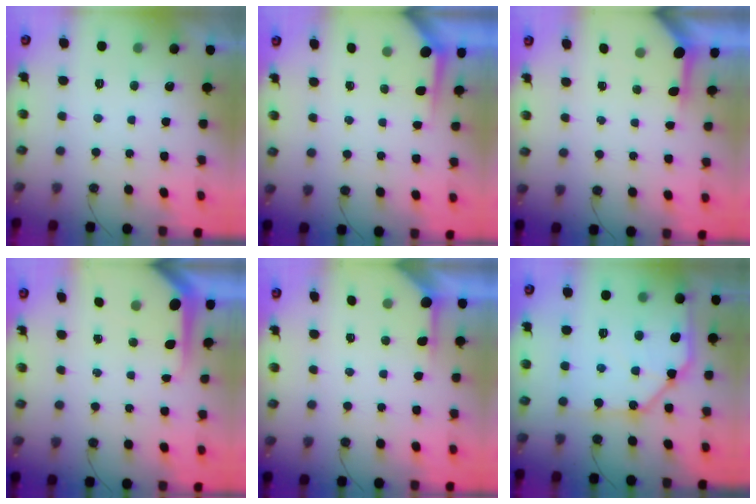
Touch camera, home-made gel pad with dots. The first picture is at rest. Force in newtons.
{"total": 3.6, "press": 3.6, "slide": 0.4}
{"total": 3.3, "press": 3.3, "slide": 0.4}
{"total": 5.9, "press": 5.8, "slide": 0.4}
{"total": 3.6, "press": 3.5, "slide": 0.4}
{"total": 14.2, "press": 14.1, "slide": 1.6}